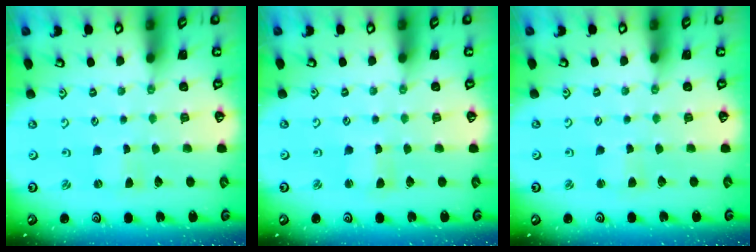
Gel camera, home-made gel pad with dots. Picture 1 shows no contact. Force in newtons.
{"total": 1.4, "press": 1.4, "slide": 0.2}
{"total": 2.7, "press": 2.7, "slide": 0.2}